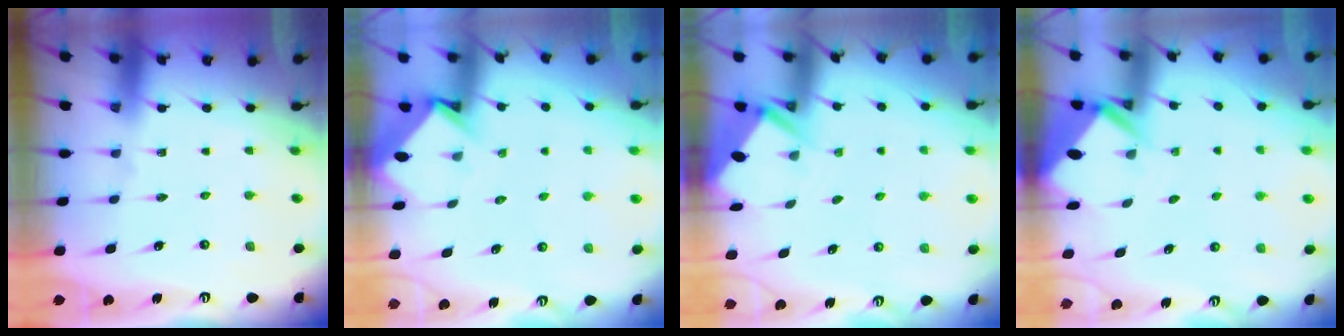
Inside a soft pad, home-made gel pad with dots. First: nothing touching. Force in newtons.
{"total": 3.6, "press": 3.6, "slide": 0.3}
{"total": 2.8, "press": 2.8, "slide": 0.3}
{"total": 4.1, "press": 4.1, "slide": 0.4}